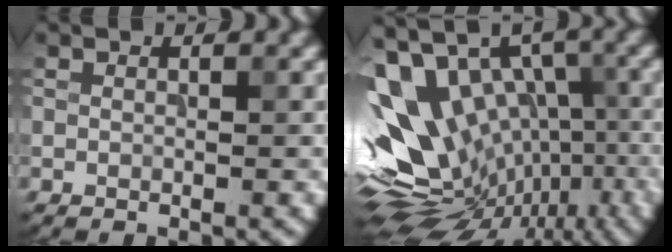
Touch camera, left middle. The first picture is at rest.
{"total": 14.1, "force": [-1.6, 9.6, 10.2], "torque": [-0.163, 0.011, -0.007]}